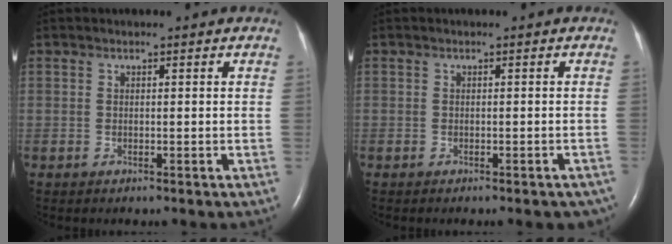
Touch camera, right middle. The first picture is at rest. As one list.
[{"total": 4.2, "force": [-3.7, 1.2, 1.6], "torque": [-0.007, -0.004, -0.035]}]